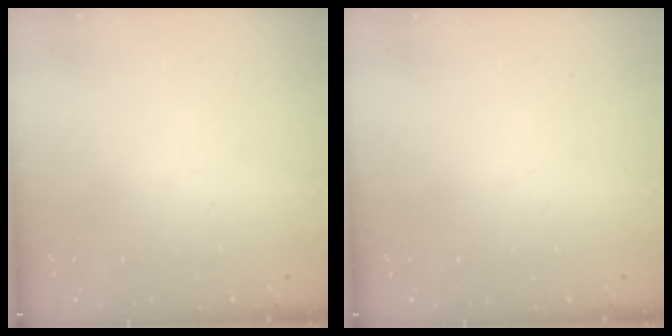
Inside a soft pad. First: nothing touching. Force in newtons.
{"total": 0.0}